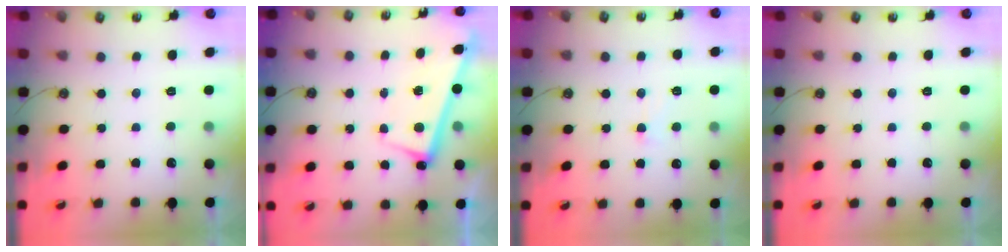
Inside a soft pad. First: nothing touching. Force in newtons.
{"total": 2.7, "press": 2.7, "slide": 0.6}
{"total": 0.7, "press": 0.1, "slide": 0.7}
{"total": 0.0}